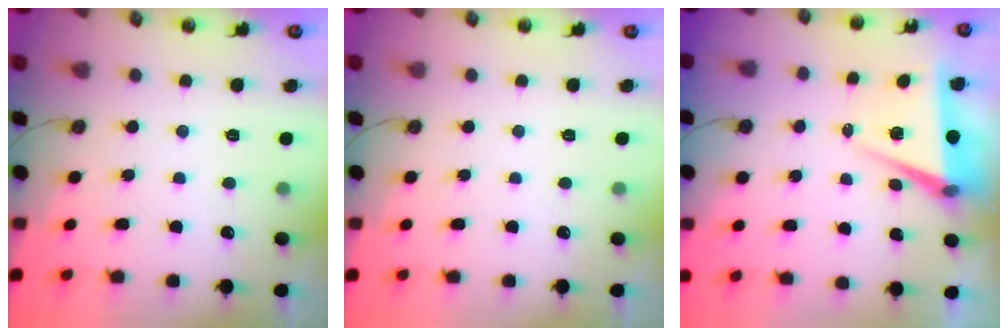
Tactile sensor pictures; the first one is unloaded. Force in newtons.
{"total": 0.0}
{"total": 7.4, "press": 5.8, "slide": 4.6}